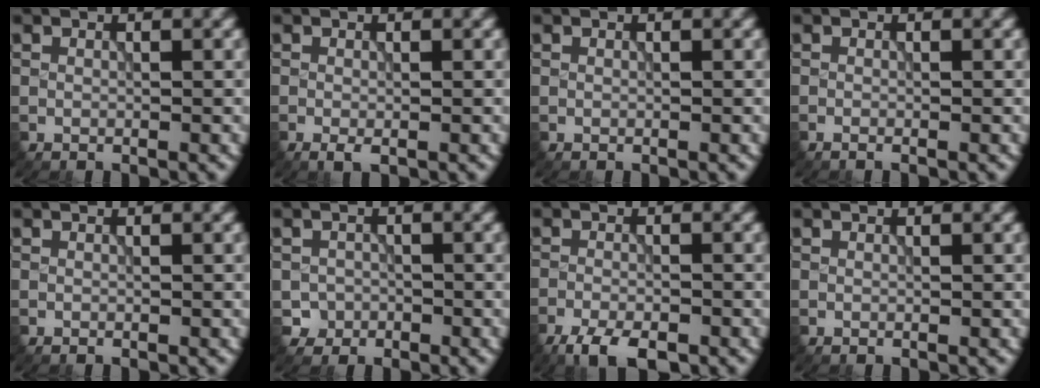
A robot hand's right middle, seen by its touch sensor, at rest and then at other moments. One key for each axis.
{"total": 0.9, "fx": -0.4, "fy": 0.2, "fz": 0.8, "tx": -0.016, "ty": -0.005, "tz": -0.008}
{"total": 0.0}
{"total": 0.6, "fx": -0.5, "fy": 0.1, "fz": 0.4, "tx": -0.004, "ty": -0.004, "tz": -0.012}
{"total": 0.0}
{"total": 1.7, "fx": -0.8, "fy": 1.5, "fz": -0.1, "tx": 0.013, "ty": 0.004, "tz": -0.017}
{"total": 4.5, "fx": -3.3, "fy": 1.4, "fz": 2.7, "tx": -0.048, "ty": -0.008, "tz": -0.062}
{"total": 0.0}